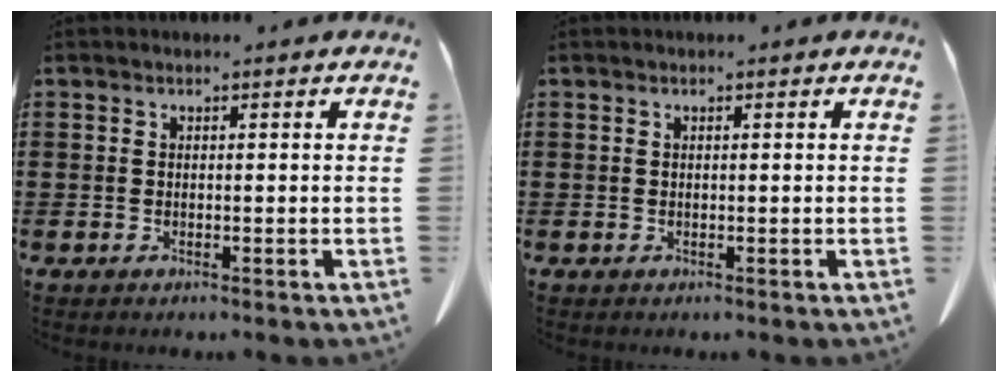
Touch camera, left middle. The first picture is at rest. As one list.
[{"total": 0.0}]